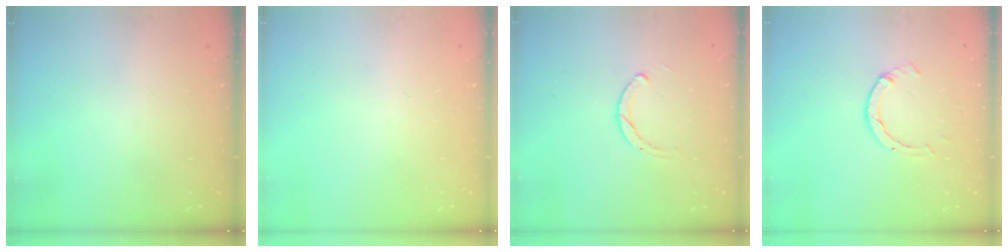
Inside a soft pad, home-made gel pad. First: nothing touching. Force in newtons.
{"total": 0.0}
{"total": 1.8, "press": 1.8, "slide": 0.2}
{"total": 2.6, "press": 2.5, "slide": 0.3}